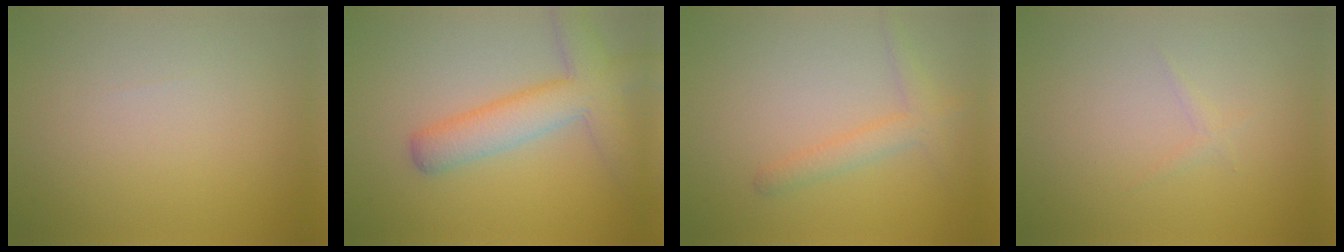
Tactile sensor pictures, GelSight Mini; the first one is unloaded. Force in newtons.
{"total": 6.2, "press": 6.2, "slide": 0.4}
{"total": 2.4, "press": 2.4, "slide": 0.1}
{"total": 0.6, "press": 0.6, "slide": 0.0}